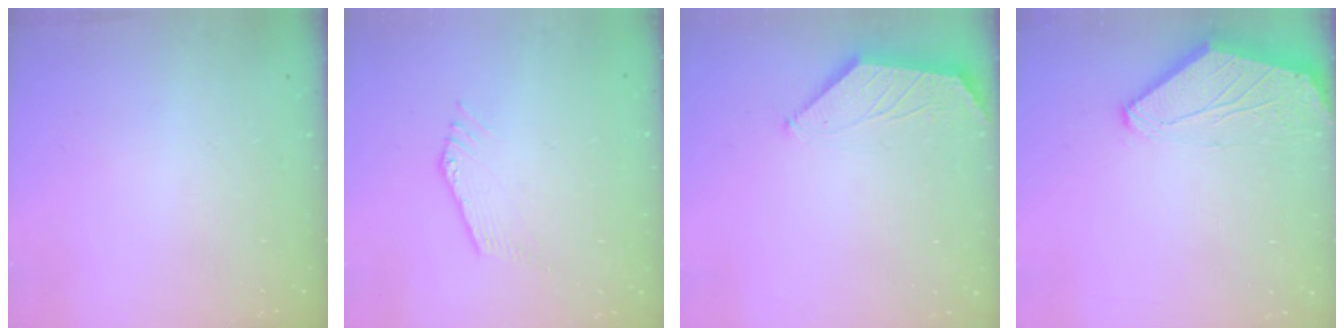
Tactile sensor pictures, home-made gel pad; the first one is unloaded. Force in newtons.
{"total": 0.5, "press": 0.3, "slide": 0.4}
{"total": 1.1, "press": 1.1, "slide": 0.3}
{"total": 0.0}